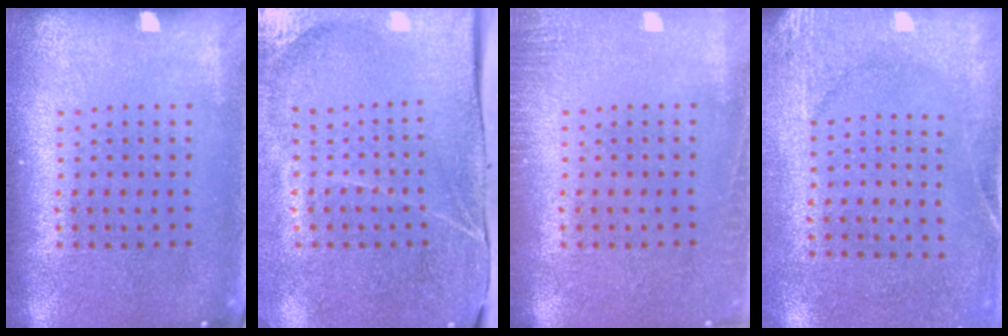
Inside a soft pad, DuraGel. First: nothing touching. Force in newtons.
{"total": 4.4, "press": 3.5, "slide": 2.6}
{"total": 1.4, "press": 1.4, "slide": 0.4}
{"total": 2.7, "press": 2.1, "slide": 1.6}